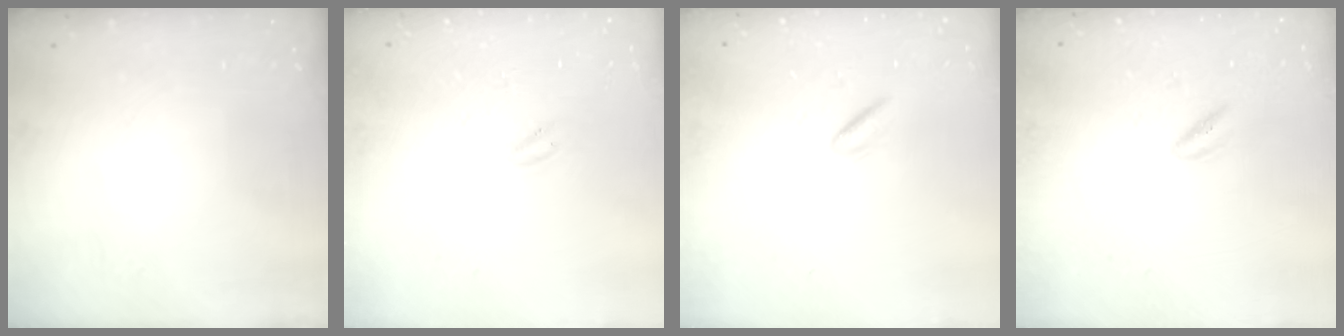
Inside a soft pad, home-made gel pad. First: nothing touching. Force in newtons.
{"total": 0.0}
{"total": 1.9, "press": 1.7, "slide": 0.9}
{"total": 1.9, "press": 1.6, "slide": 1.0}